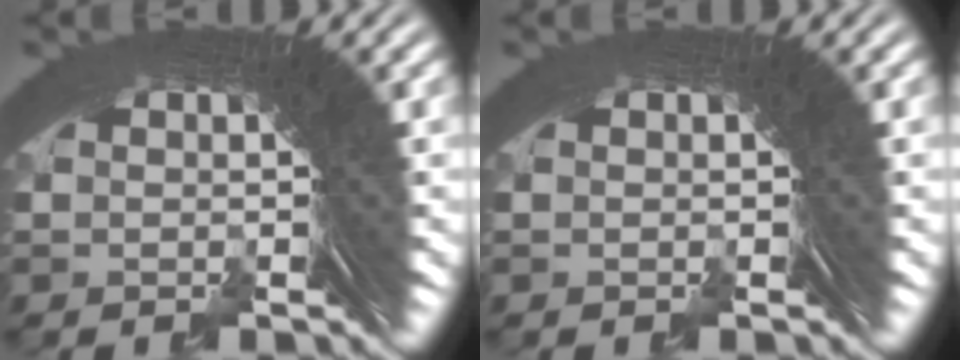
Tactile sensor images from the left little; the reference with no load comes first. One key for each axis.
{"total": 0.0}